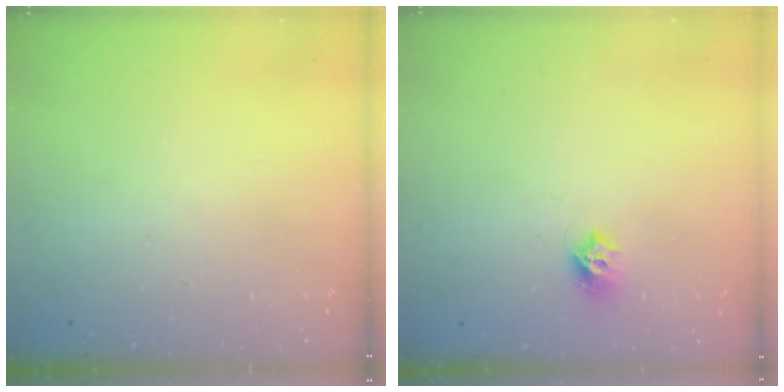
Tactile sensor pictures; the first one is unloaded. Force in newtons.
{"total": 7.3, "press": 7.3, "slide": 0.6}